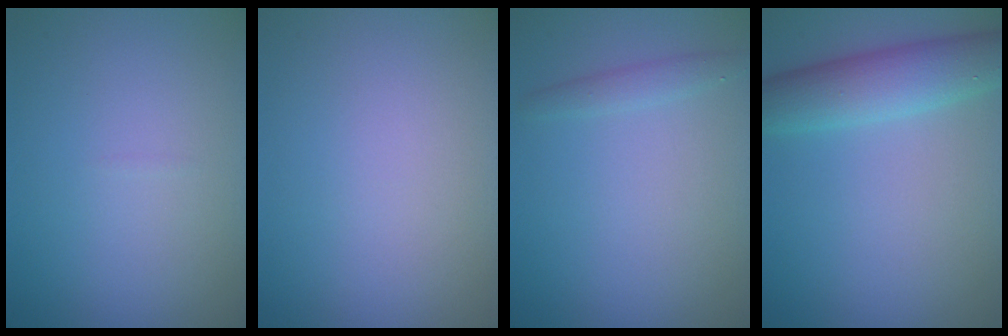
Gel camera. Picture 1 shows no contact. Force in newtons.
{"total": 0.0}
{"total": 1.1, "press": 1.1, "slide": 0.0}
{"total": 4.9, "press": 4.9, "slide": 0.1}